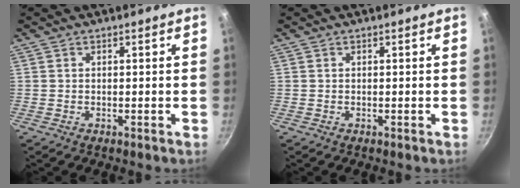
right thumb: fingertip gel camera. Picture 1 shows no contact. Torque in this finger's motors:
{"motor_torque": [0.02, 0.02, 0.00, 0.00, 0.00]}